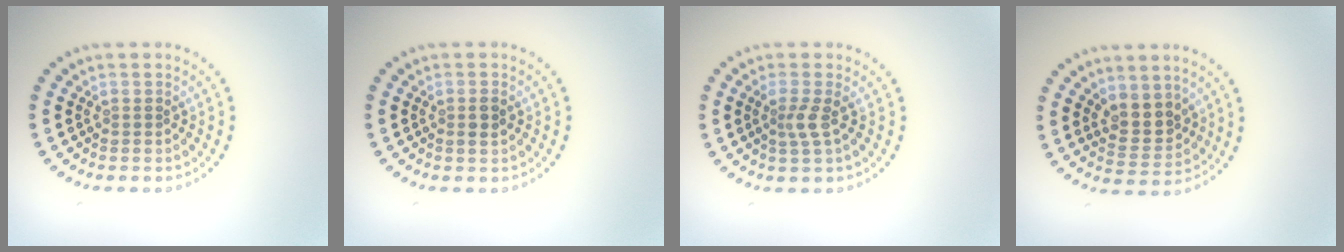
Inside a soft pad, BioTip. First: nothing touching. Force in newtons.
{"total": 1.1, "press": 1.0, "slide": 0.3}
{"total": 1.8, "press": 1.4, "slide": 1.2}
{"total": 2.9, "press": 2.6, "slide": 1.3}